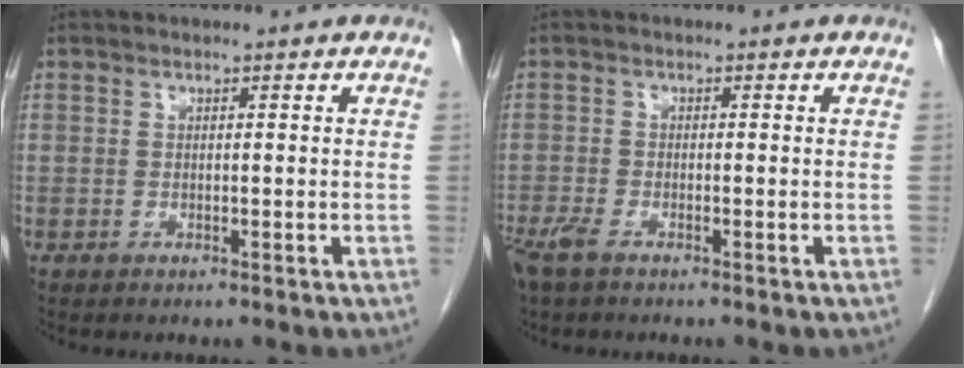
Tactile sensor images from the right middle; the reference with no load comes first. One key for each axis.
{"total": 3.2, "fx": -2.3, "fy": 0.9, "fz": 2.1, "tx": -0.049, "ty": -0.007, "tz": -0.043}